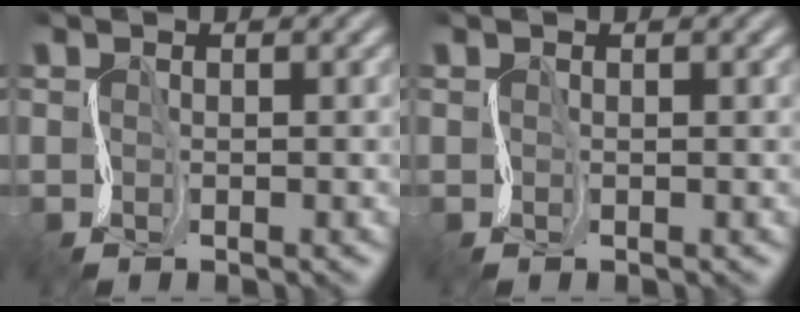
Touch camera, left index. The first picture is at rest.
{"total": 0.0}